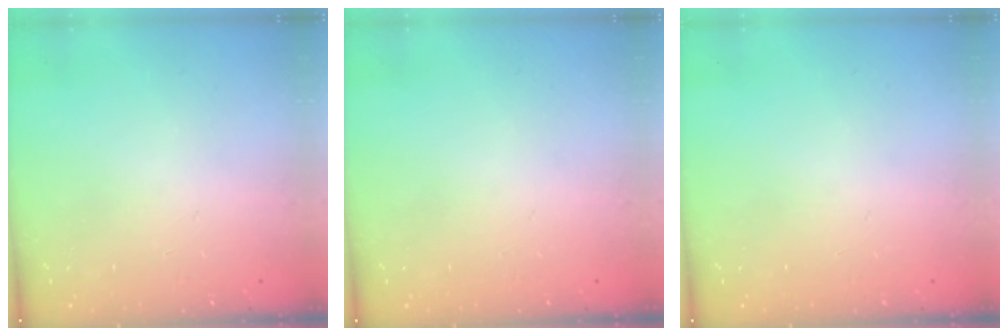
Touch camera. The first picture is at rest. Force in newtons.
{"total": 0.0}
{"total": 0.0}